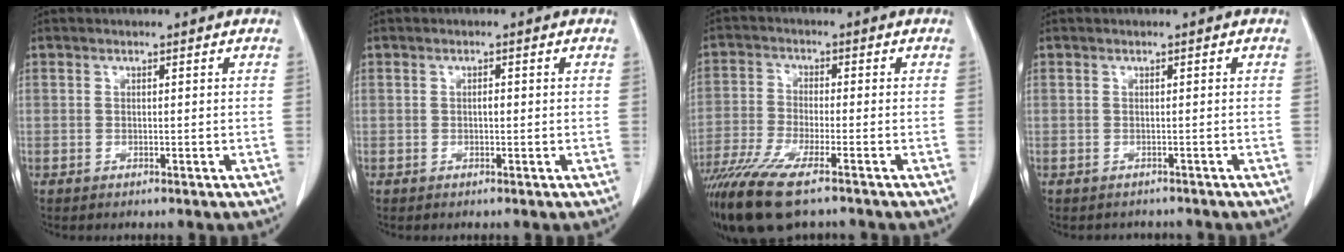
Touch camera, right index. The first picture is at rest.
{"total": 0.7, "force": [-0.1, 0.3, 0.7], "torque": [-0.013, 0.001, -0.001]}
{"total": 13.5, "force": [-9.7, 2.5, 9.1], "torque": [-0.185, -0.034, -0.172]}
{"total": 3.1, "force": [-2.8, 1.5, 0.3], "torque": [-0.008, 0.001, -0.036]}